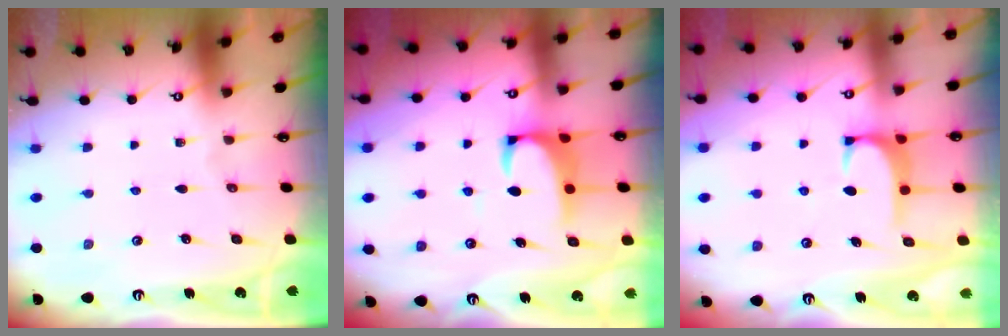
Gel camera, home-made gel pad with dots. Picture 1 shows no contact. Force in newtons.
{"total": 2.2, "press": 2.0, "slide": 0.9}
{"total": 0.9, "press": 0.6, "slide": 0.6}